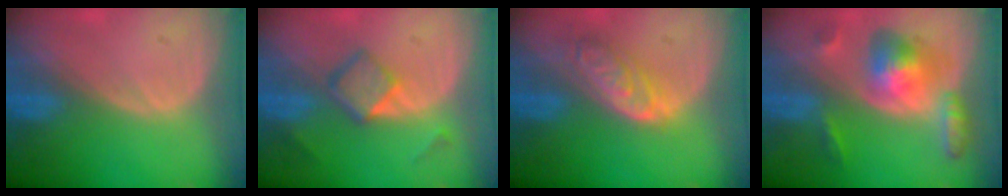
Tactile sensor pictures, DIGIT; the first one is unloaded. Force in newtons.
{"total": 4.9, "press": 4.6, "slide": 1.8}
{"total": 6.3, "press": 5.6, "slide": 2.8}
{"total": 7.9, "press": 7.9, "slide": 0.5}